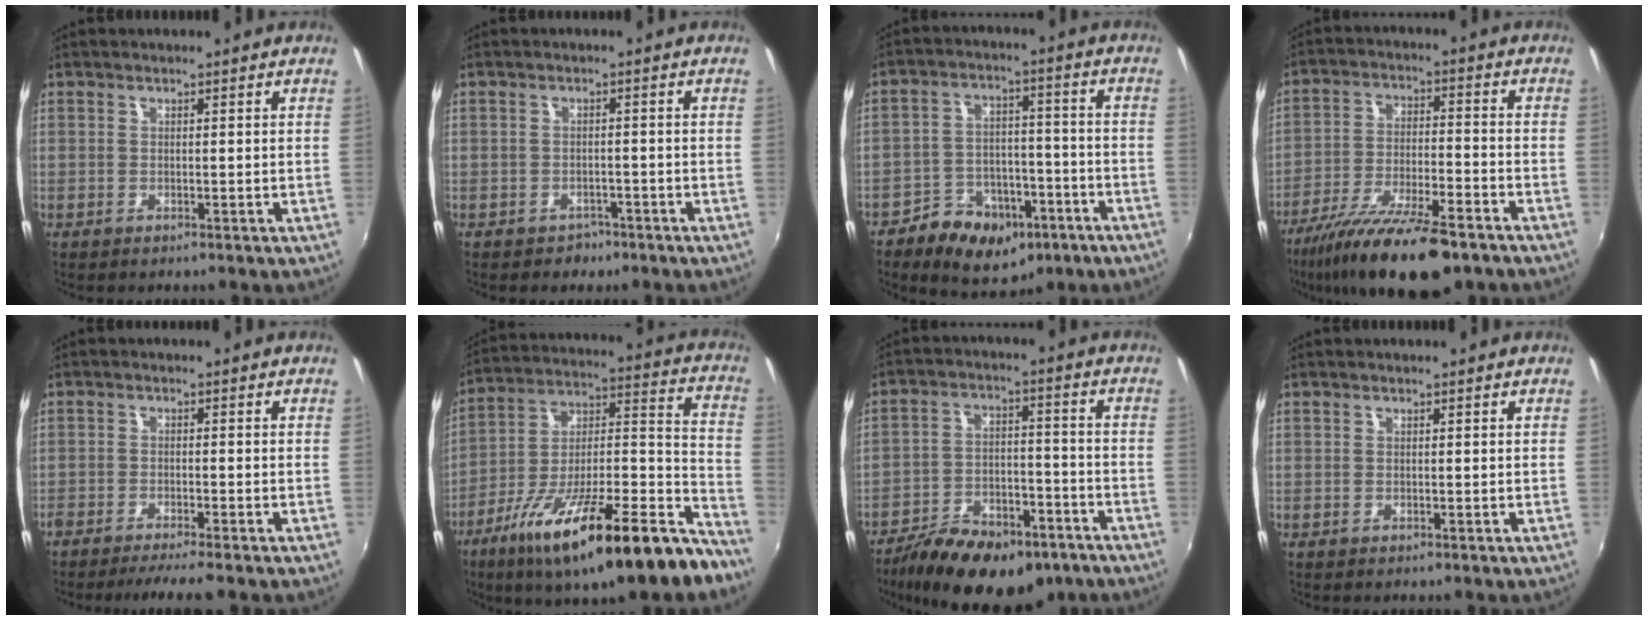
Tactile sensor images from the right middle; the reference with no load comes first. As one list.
[{"total": 3.0, "force": [-1.9, 2.3, 0.4], "torque": [-0.015, 0.000, -0.026]}, {"total": 13.7, "force": [-7.9, 8.8, 6.8], "torque": [-0.140, 0.018, -0.104]}, {"total": 18.3, "force": [-13.7, 4.4, 11.3], "torque": [-0.219, -0.041, -0.230]}, {"total": 5.2, "force": [-4.6, -0.3, 2.5], "torque": [-0.061, -0.007, -0.075]}, {"total": 27.5, "force": [-17.8, 5.4, 20.2], "torque": [-0.303, -0.024, -0.284]}, {"total": 19.6, "force": [-13.9, 8.5, 10.9], "torque": [-0.205, -0.020, -0.208]}, {"total": 0.0}]